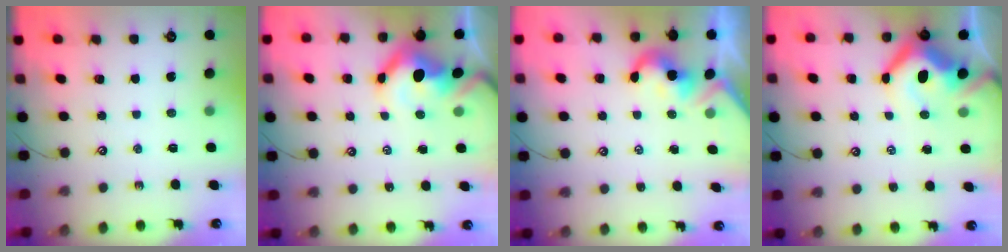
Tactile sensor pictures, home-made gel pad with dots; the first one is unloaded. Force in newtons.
{"total": 11.1, "press": 11.1, "slide": 1.2}
{"total": 2.1, "press": 2.1, "slide": 0.4}
{"total": 9.3, "press": 9.2, "slide": 1.5}